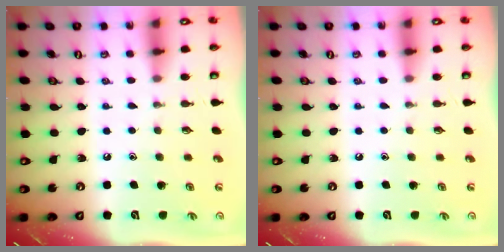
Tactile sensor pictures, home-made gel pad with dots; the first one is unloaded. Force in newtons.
{"total": 0.0}